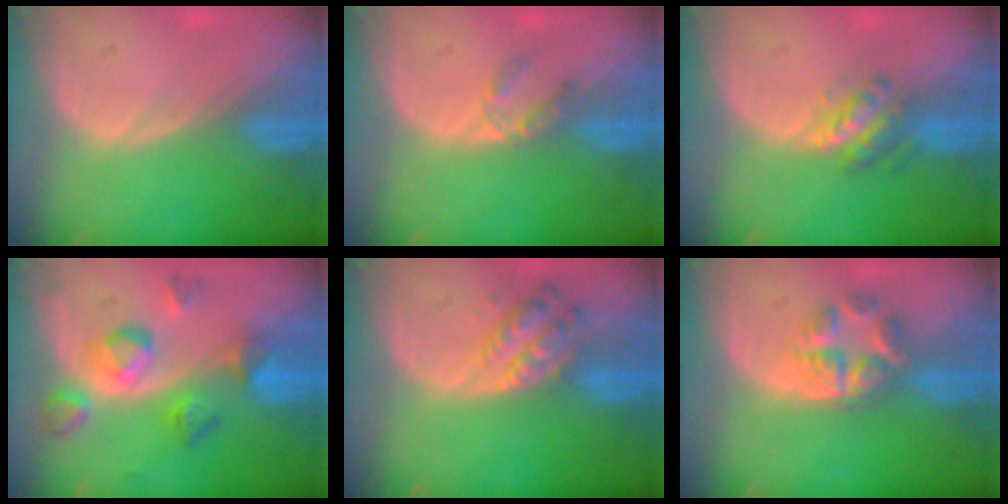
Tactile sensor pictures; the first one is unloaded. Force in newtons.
{"total": 2.7, "press": 2.5, "slide": 1.0}
{"total": 4.8, "press": 4.3, "slide": 2.1}
{"total": 7.5, "press": 7.5, "slide": 0.7}
{"total": 6.0, "press": 5.5, "slide": 2.5}
{"total": 5.8, "press": 5.4, "slide": 2.2}